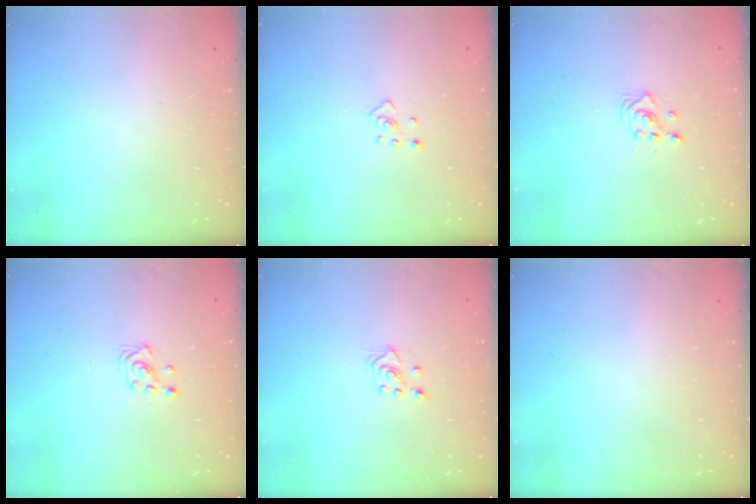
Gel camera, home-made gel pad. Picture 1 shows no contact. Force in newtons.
{"total": 2.4, "press": 2.3, "slide": 0.4}
{"total": 2.3, "press": 2.3, "slide": 0.3}
{"total": 2.9, "press": 2.8, "slide": 0.3}
{"total": 3.0, "press": 2.9, "slide": 0.7}
{"total": 0.0}